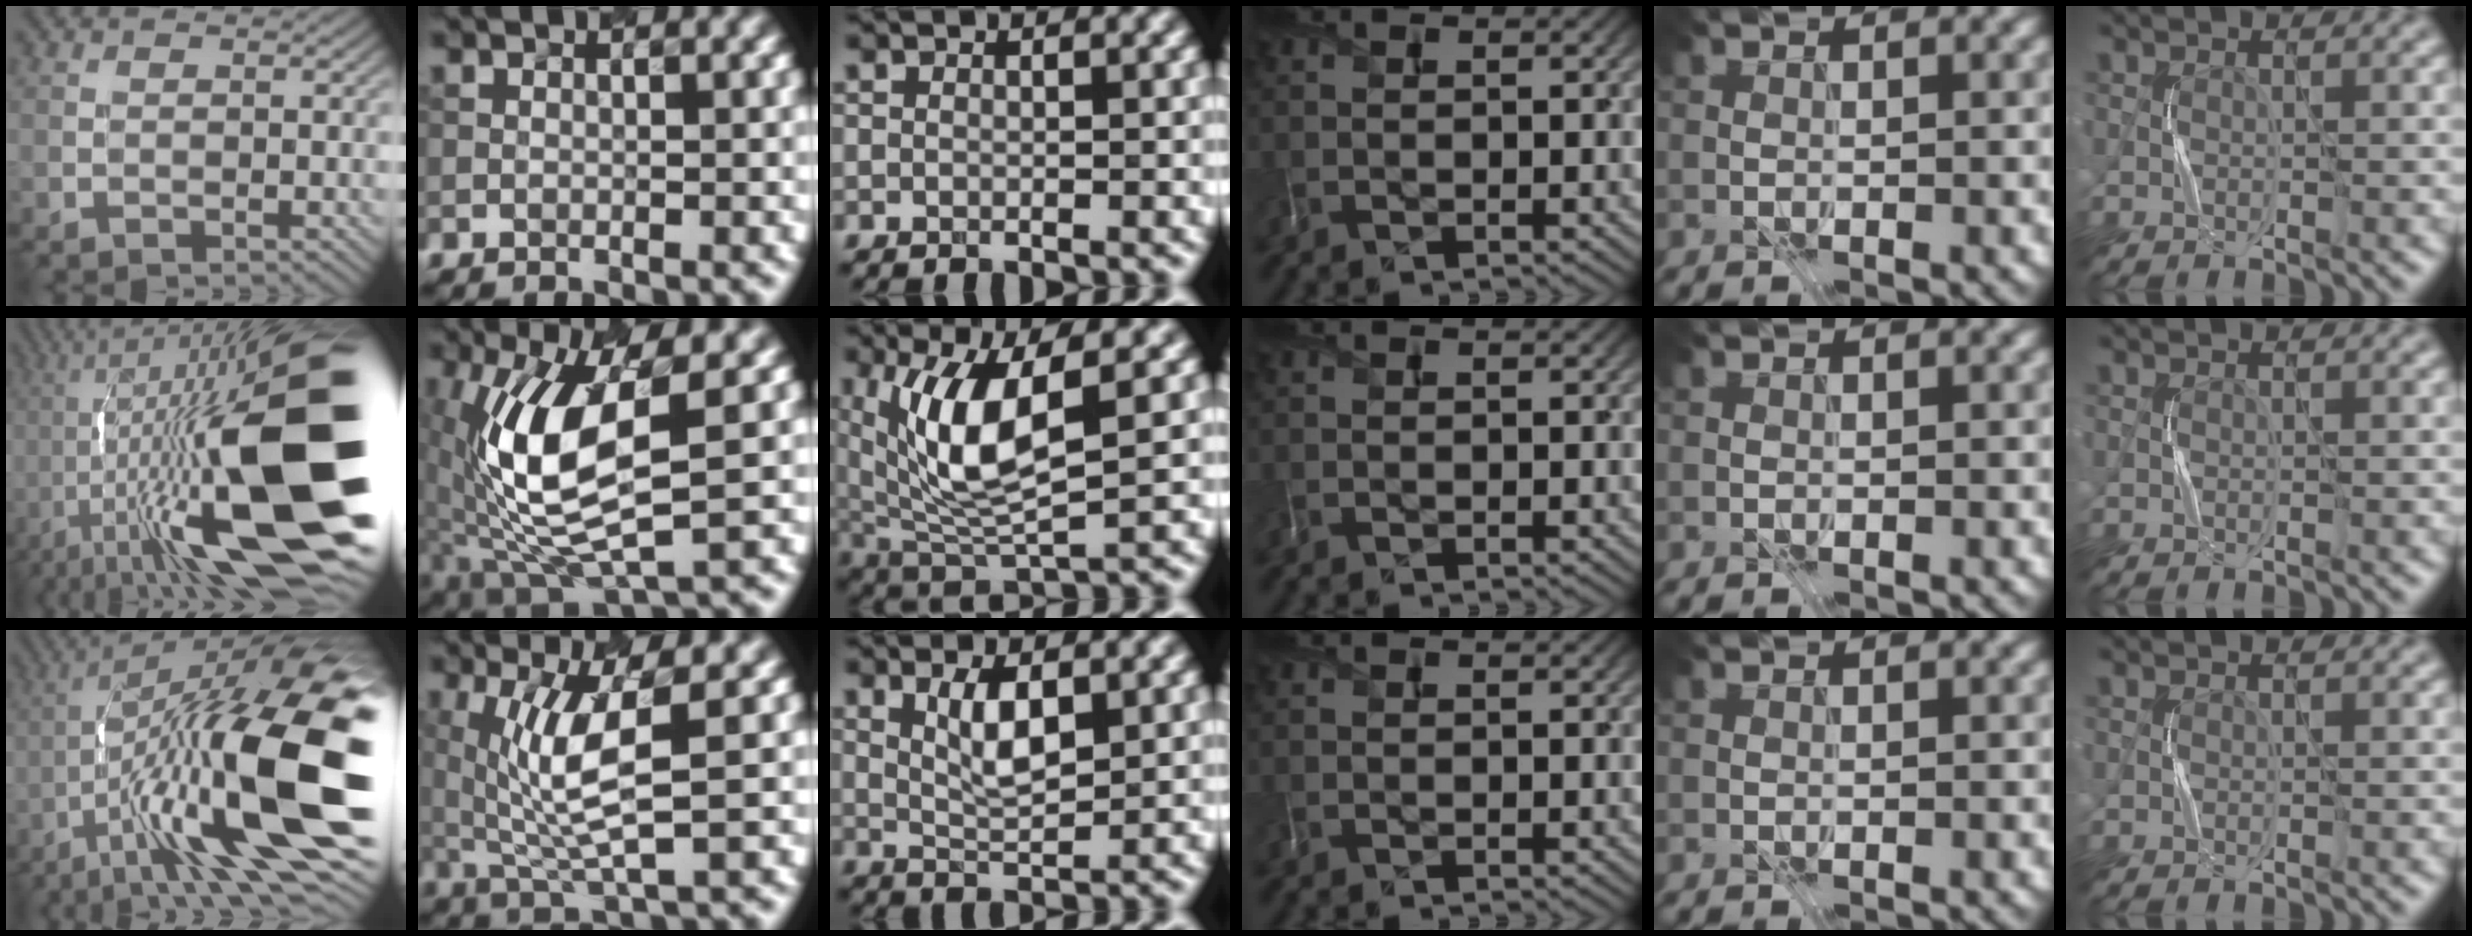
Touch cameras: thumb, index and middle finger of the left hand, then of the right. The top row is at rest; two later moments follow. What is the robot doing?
{"motion": "press", "object": "grip strengthener"}